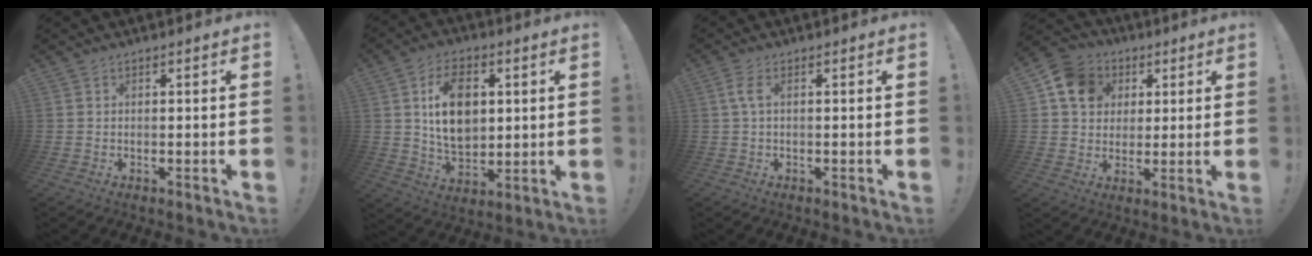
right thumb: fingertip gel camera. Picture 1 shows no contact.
{"total": 14.3, "force": [3.6, 9.8, 9.8], "torque": [-0.143, -0.007, 0.063]}
{"total": 3.0, "force": [0.4, 0.8, 2.9], "torque": [-0.055, 0.004, 0.009]}
{"total": 11.9, "force": [4.1, 10.1, 4.7], "torque": [-0.066, -0.010, 0.085]}